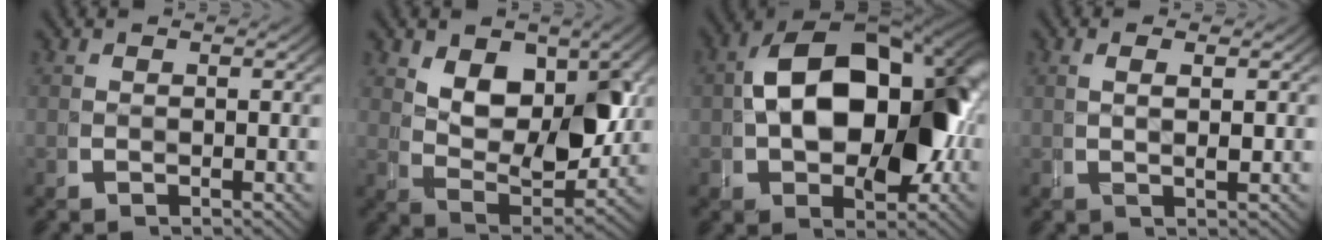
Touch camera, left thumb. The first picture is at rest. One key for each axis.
{"total": 7.7, "fx": 1.7, "fy": 4.5, "fz": 6.1, "tx": -0.118, "ty": -0.027, "tz": 0.041}
{"total": 19.6, "fx": 0.5, "fy": 12.3, "fz": 15.2, "tx": -0.235, "ty": -0.028, "tz": 0.021}
{"total": 0.9, "fx": 0.6, "fy": -0.2, "fz": 0.7, "tx": -0.014, "ty": 0.010, "tz": 0.011}